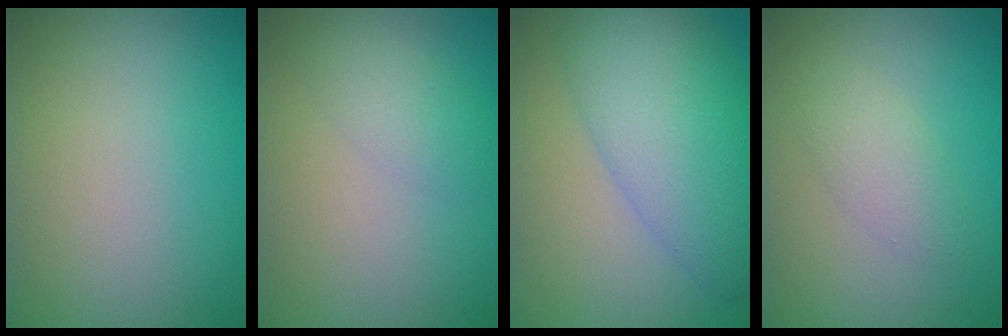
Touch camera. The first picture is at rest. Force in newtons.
{"total": 1.9, "press": 1.9, "slide": 0.1}
{"total": 8.7, "press": 8.7, "slide": 0.1}
{"total": 2.1, "press": 2.1, "slide": 0.0}